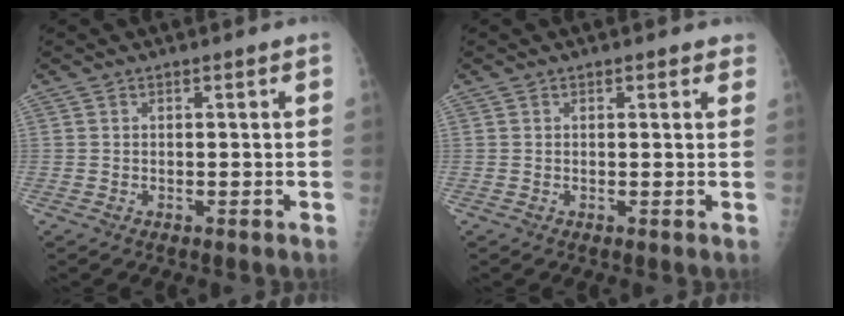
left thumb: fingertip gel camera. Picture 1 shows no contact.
{"total": 1.6, "force": [1.1, 0.9, 0.7], "torque": [0.010, -0.002, 0.006]}